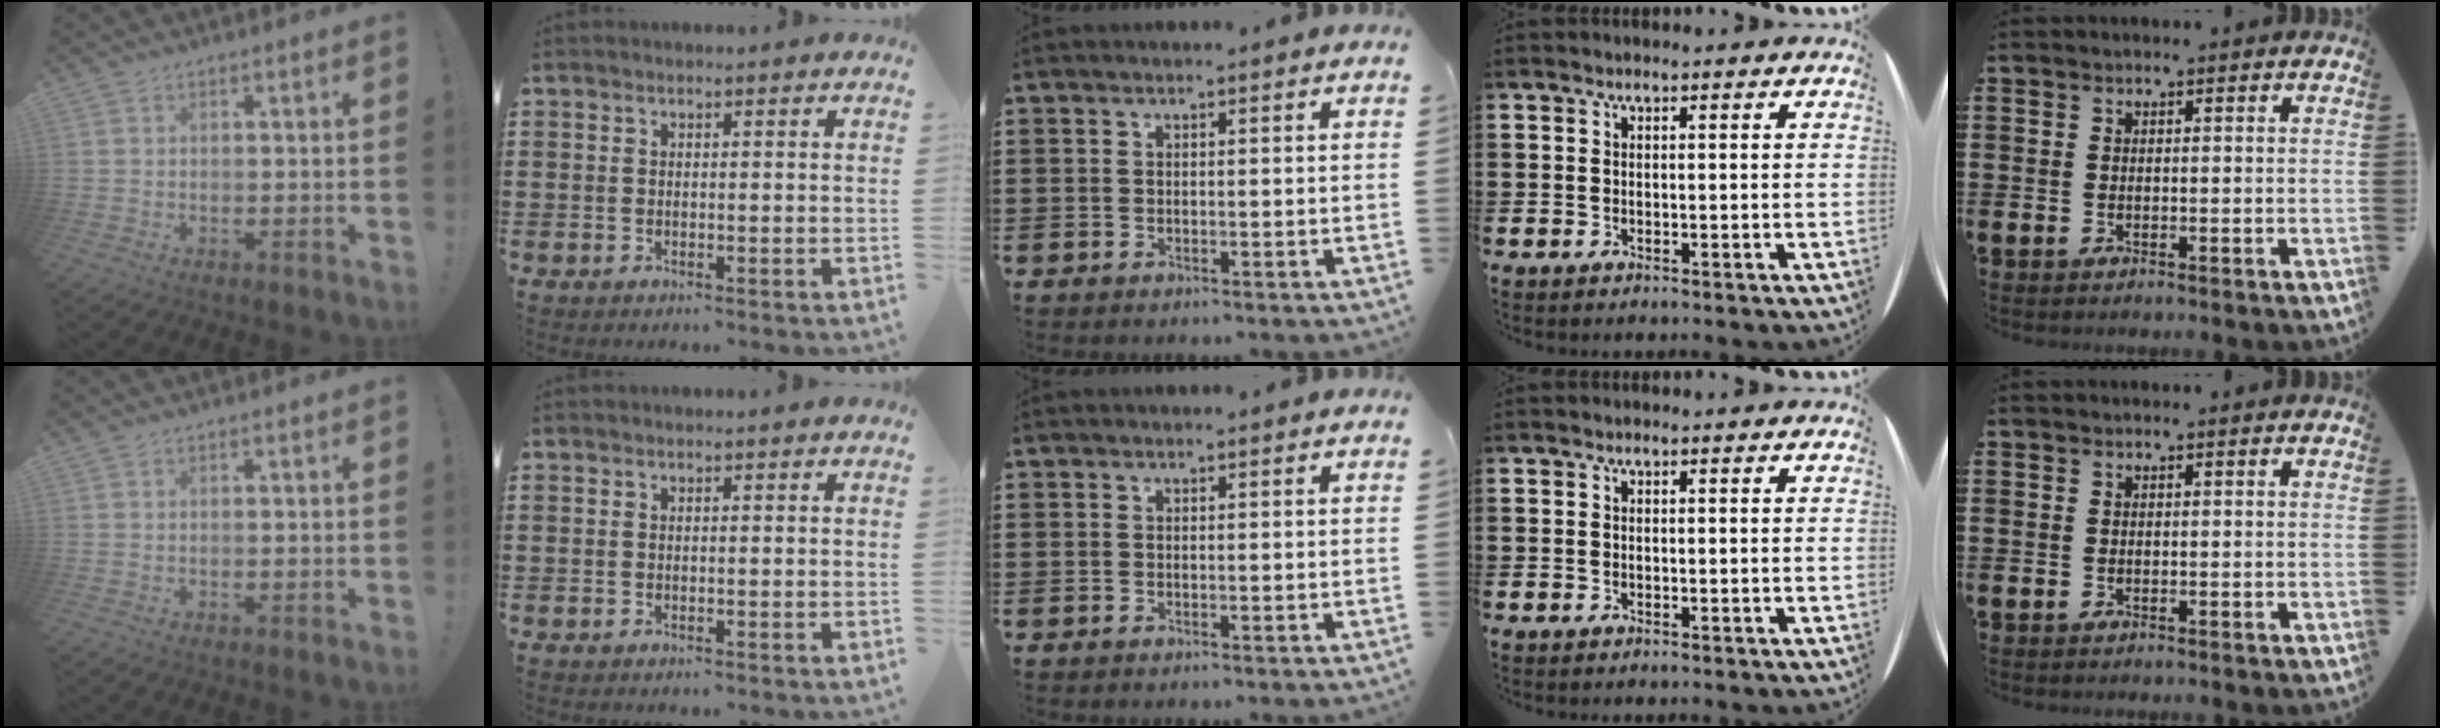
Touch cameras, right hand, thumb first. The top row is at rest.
{}